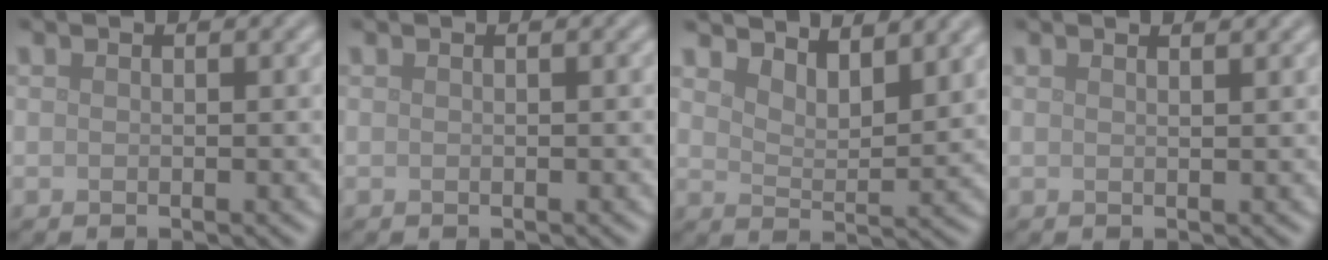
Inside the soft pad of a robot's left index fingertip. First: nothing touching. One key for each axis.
{"total": 0.0}
{"total": 4.3, "fx": 3.8, "fy": 1.0, "fz": 1.8, "tx": -0.039, "ty": -0.006, "tz": 0.061}
{"total": 2.0, "fx": 1.5, "fy": 0.7, "fz": 1.0, "tx": 0.001, "ty": 0.006, "tz": -0.002}